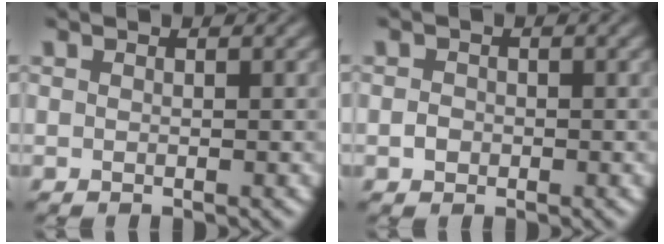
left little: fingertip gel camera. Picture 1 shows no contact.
{"total": 1.0, "force": [-0.3, 0.9, 0.4], "torque": [-0.005, -0.001, -0.008]}